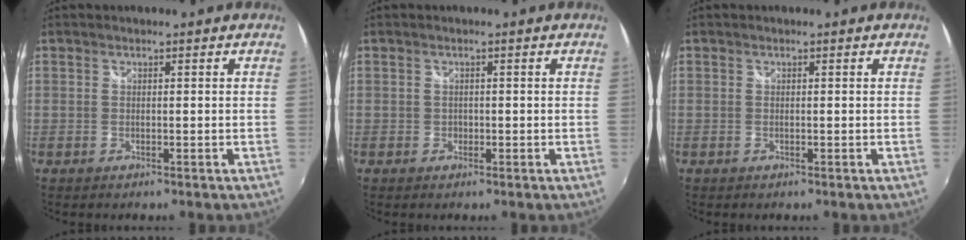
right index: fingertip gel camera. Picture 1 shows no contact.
{"total": 1.0, "force": [-0.3, 0.9, 0.2], "torque": [-0.002, -0.002, -0.003]}
{"total": 0.0}